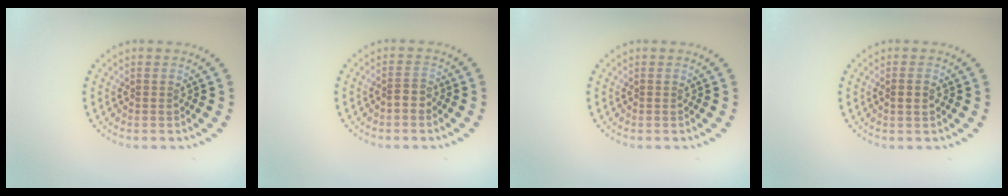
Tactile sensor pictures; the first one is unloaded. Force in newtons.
{"total": 1.5, "press": 1.2, "slide": 0.9}
{"total": 0.0}
{"total": 1.2, "press": 1.2, "slide": 0.3}